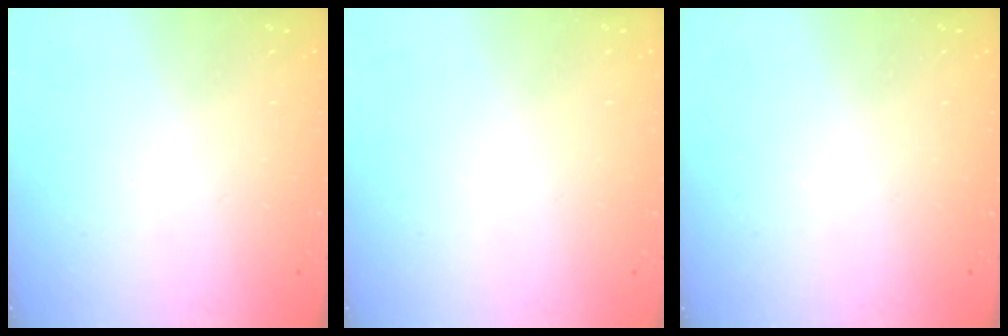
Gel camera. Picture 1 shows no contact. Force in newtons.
{"total": 1.5, "press": 1.5, "slide": 0.1}
{"total": 0.0}